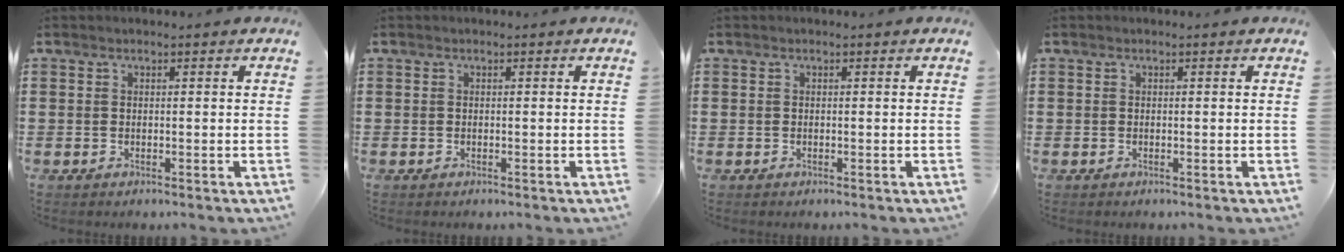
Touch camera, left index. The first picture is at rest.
{"total": 0.0}
{"total": 0.0}
{"total": 0.0}